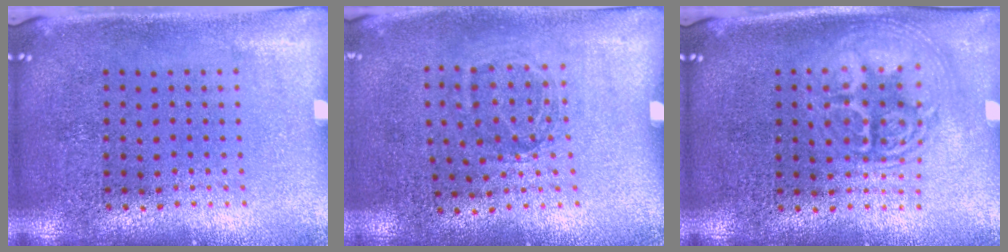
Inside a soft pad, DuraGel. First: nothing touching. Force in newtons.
{"total": 1.1, "press": 0.8, "slide": 0.7}
{"total": 2.6, "press": 2.6, "slide": 0.2}